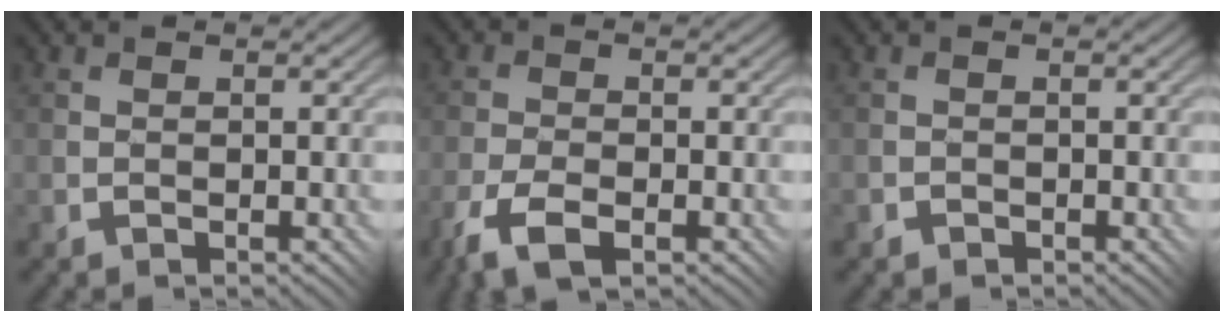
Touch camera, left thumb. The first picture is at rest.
{"total": 6.3, "force": [-3.5, 3.0, 4.3], "torque": [-0.099, -0.009, -0.063]}
{"total": 0.6, "force": [-0.5, 0.3, -0.1], "torque": [0.005, 0.001, -0.009]}